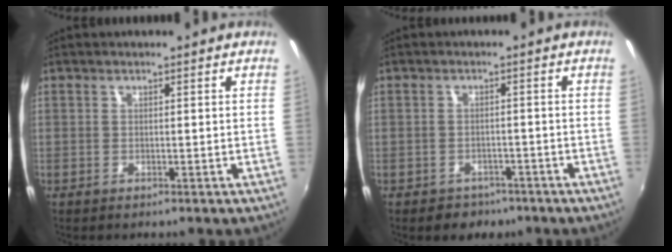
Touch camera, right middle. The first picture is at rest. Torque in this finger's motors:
{"motor_torque": [0.43, -0.51, 0.19, 0.02]}